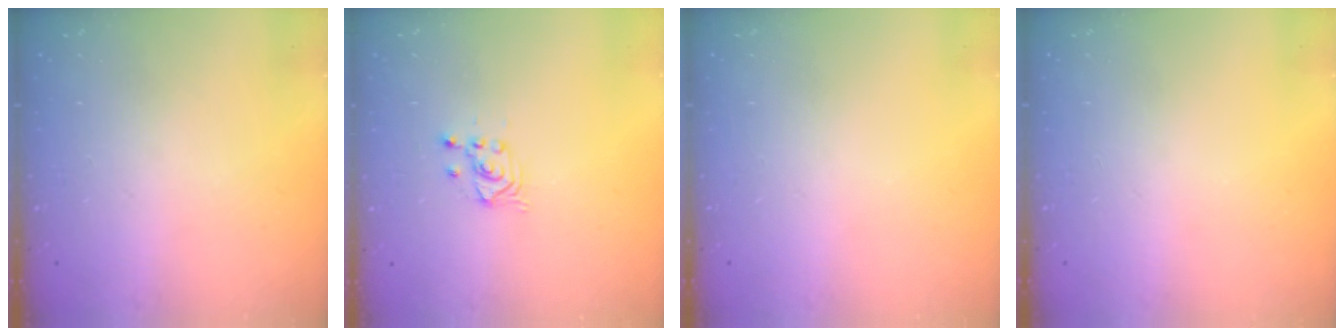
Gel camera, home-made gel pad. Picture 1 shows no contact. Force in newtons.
{"total": 2.6, "press": 2.6, "slide": 0.1}
{"total": 0.0}
{"total": 0.0}